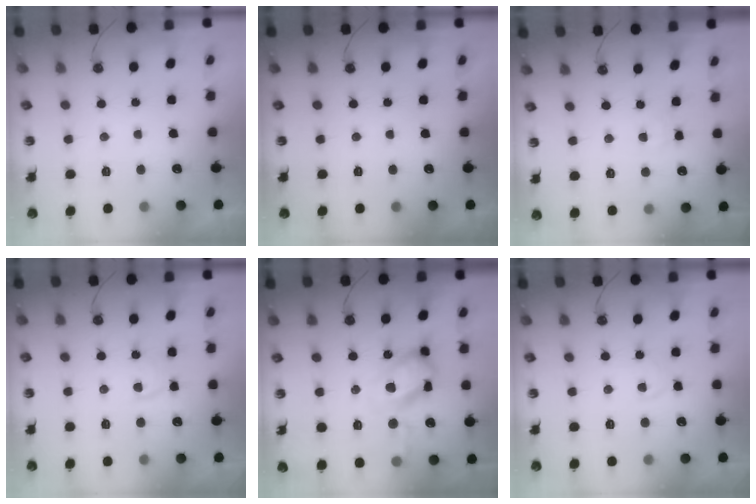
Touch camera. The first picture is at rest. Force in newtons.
{"total": 0.0}
{"total": 1.1, "press": 1.0, "slide": 0.2}
{"total": 4.3, "press": 4.2, "slide": 0.5}
{"total": 17.7, "press": 17.6, "slide": 1.5}
{"total": 2.8, "press": 2.8, "slide": 0.4}